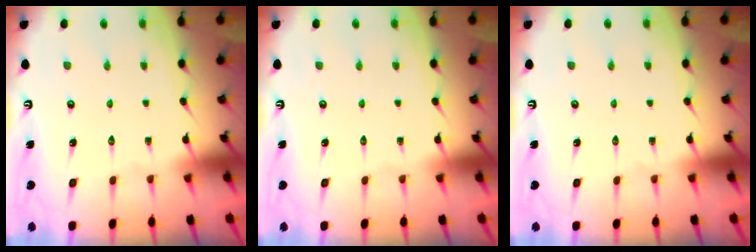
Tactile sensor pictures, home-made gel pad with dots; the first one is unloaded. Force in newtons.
{"total": 0.0}
{"total": 0.0}